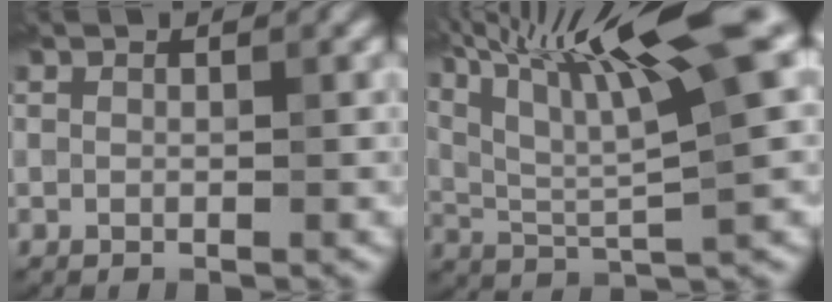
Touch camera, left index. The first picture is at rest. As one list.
[{"total": 13.3, "force": [6.6, 2.3, 11.3], "torque": [-0.201, 0.029, 0.127]}]